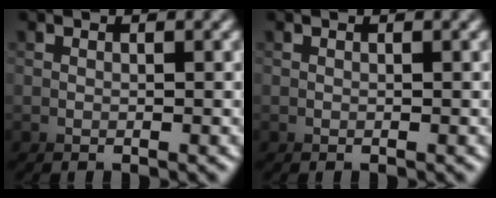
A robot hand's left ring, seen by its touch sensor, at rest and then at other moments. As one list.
[{"total": 0.0}]